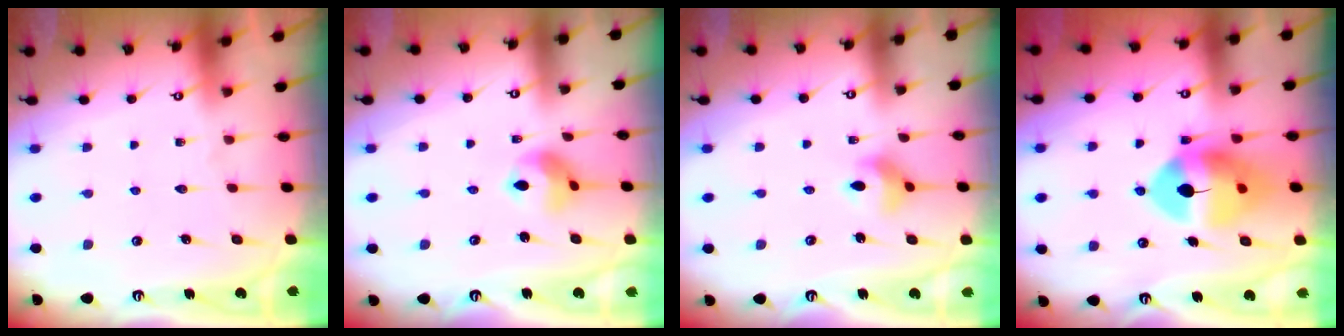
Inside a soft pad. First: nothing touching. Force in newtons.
{"total": 8.5, "press": 8.5, "slide": 0.4}
{"total": 7.1, "press": 6.9, "slide": 1.7}
{"total": 13.0, "press": 12.8, "slide": 2.1}